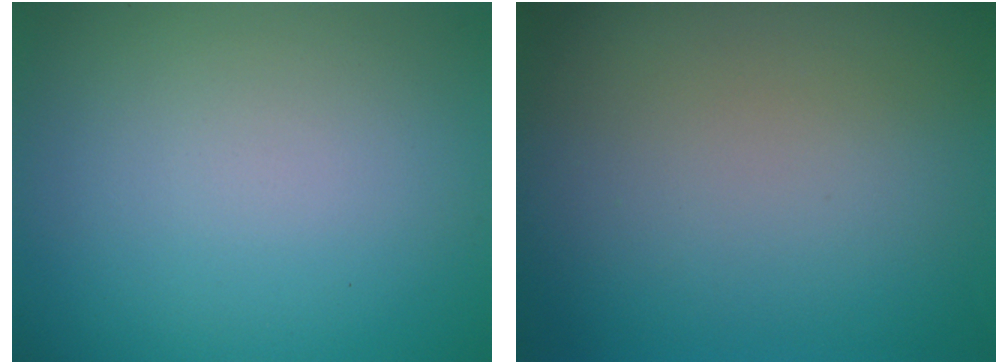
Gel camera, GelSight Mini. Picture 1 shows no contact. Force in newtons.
{"total": 0.0}